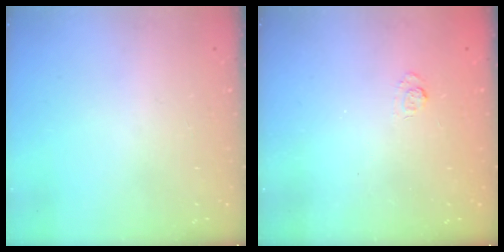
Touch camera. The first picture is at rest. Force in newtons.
{"total": 2.6, "press": 2.2, "slide": 1.4}